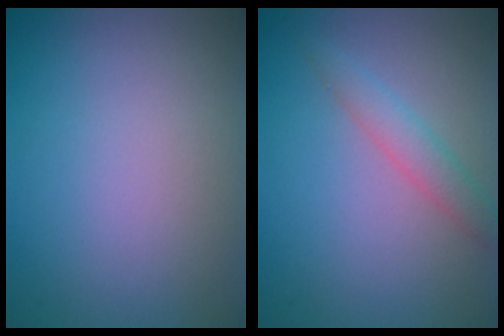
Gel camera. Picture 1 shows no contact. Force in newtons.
{"total": 2.1, "press": 2.1, "slide": 0.0}